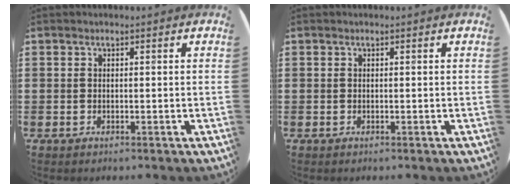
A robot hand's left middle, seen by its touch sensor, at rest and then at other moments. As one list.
[{"total": 0.0}]